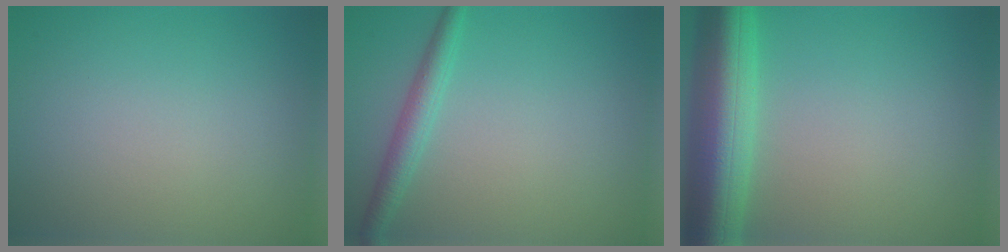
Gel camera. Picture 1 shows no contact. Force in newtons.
{"total": 2.3, "press": 2.3, "slide": 0.1}
{"total": 8.8, "press": 8.8, "slide": 0.4}